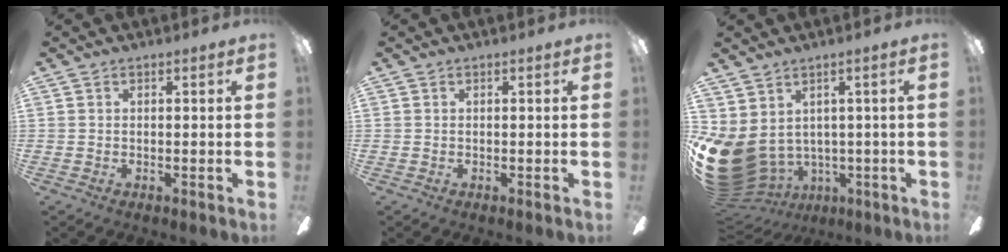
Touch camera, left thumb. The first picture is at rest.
{"total": 0.0}
{"total": 12.2, "force": [-1.5, 9.5, 7.5], "torque": [-0.182, -0.014, -0.015]}